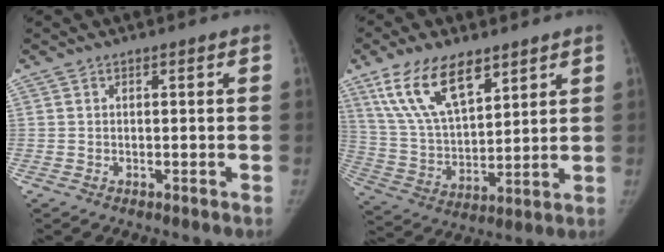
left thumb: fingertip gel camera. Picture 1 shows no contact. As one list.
[{"total": 16.2, "force": [9.7, 7.5, 10.6], "torque": [-0.169, -0.036, 0.192]}]